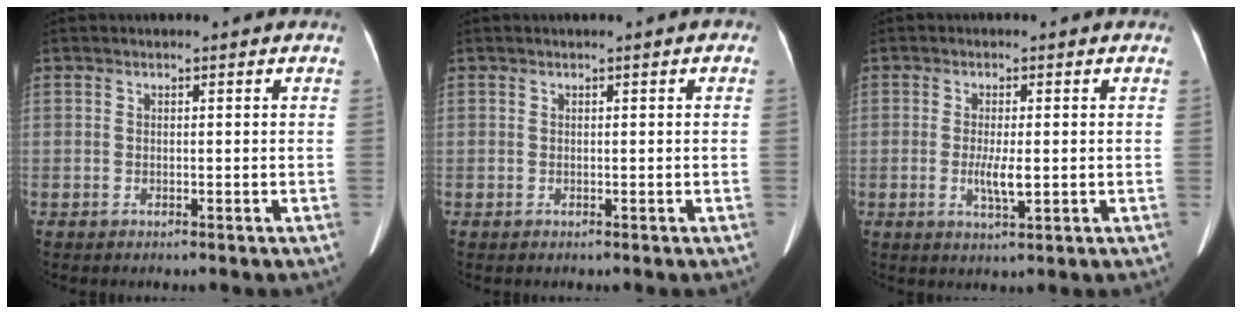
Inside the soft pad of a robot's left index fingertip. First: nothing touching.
{"total": 0.7, "force": [0.2, 0.2, 0.6], "torque": [-0.007, 0.003, 0.001]}
{"total": 3.6, "force": [-0.5, 0.7, 3.5], "torque": [-0.070, -0.006, -0.006]}